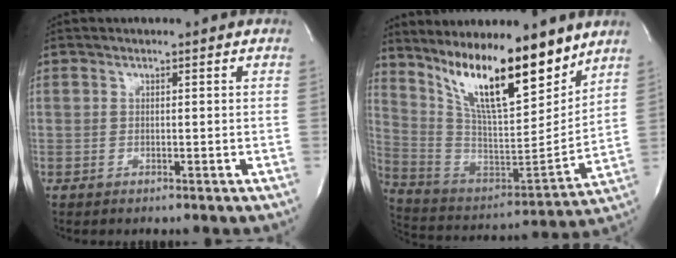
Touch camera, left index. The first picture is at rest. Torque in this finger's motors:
{"motor_torque": [0.90, -0.70, 1.05, 0.21]}